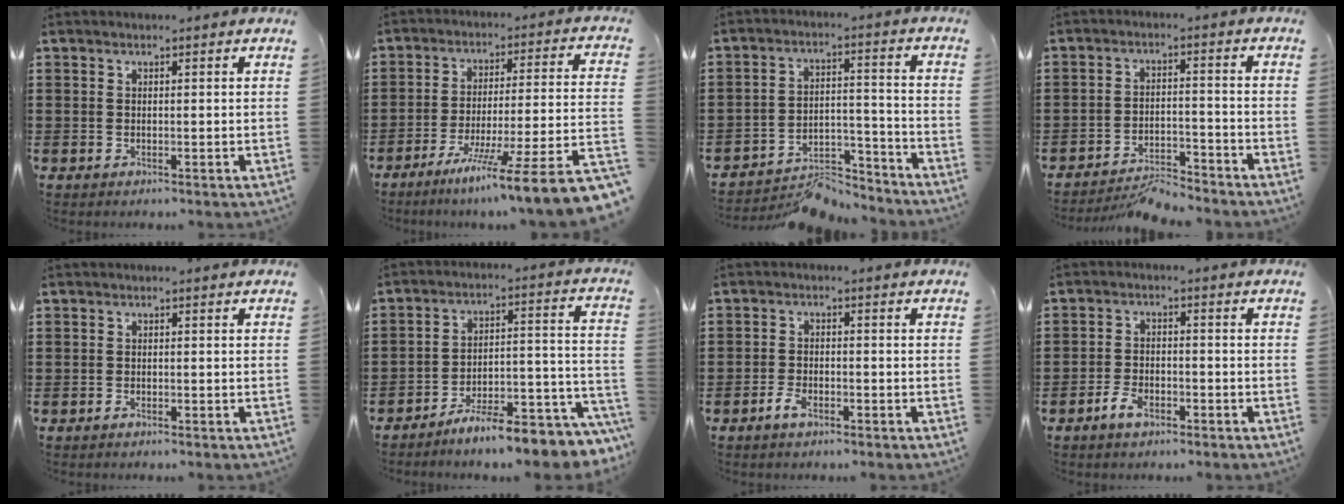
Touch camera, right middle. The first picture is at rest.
{"total": 9.4, "force": [-6.5, -0.9, 6.8], "torque": [-0.111, -0.020, -0.130]}
{"total": 6.5, "force": [-6.2, 1.4, 1.3], "torque": [-0.016, 0.021, -0.121]}
{"total": 4.6, "force": [-4.5, 0.6, 1.0], "torque": [-0.019, 0.007, -0.092]}
{"total": 1.0, "force": [-0.9, 0.1, 0.4], "torque": [-0.010, -0.002, -0.018]}
{"total": 8.8, "force": [-7.9, 0.4, 3.7], "torque": [-0.042, 0.011, -0.150]}
{"total": 2.8, "force": [-2.0, 1.1, 1.6], "torque": [-0.036, 0.000, -0.042]}
{"total": 3.7, "force": [-2.7, 1.6, 2.0], "torque": [-0.041, 0.004, -0.054]}